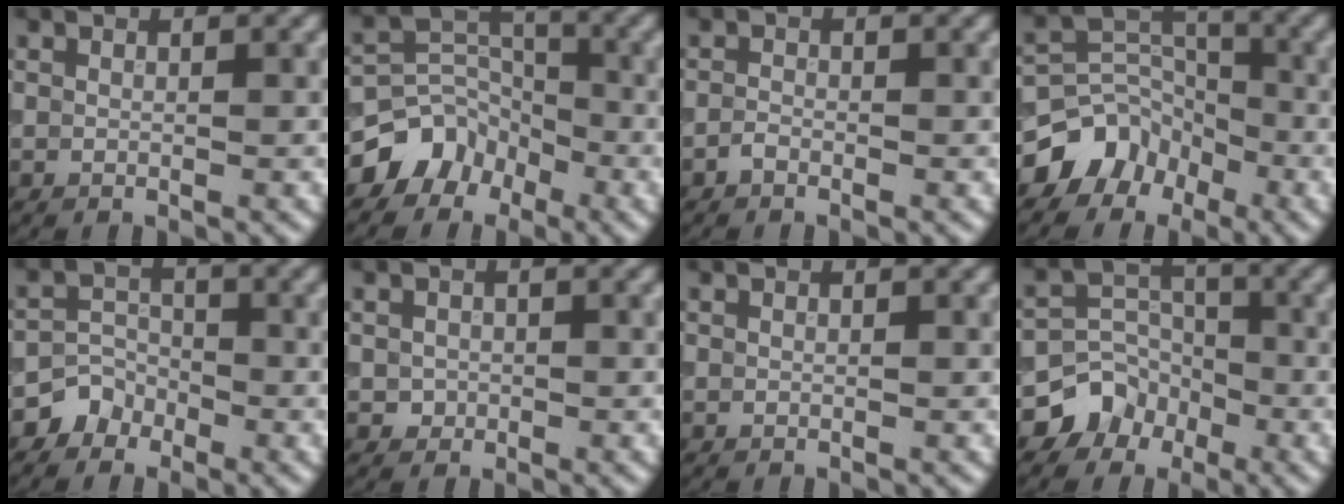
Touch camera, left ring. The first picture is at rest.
{"total": 5.1, "force": [-3.2, 3.7, 1.4], "torque": [-0.012, 0.003, -0.063]}
{"total": 0.7, "force": [-0.6, 0.2, 0.3], "torque": [-0.007, 0.003, -0.014]}
{"total": 5.7, "force": [-3.4, 4.2, 1.8], "torque": [-0.016, 0.004, -0.066]}
{"total": 2.3, "force": [-1.6, 1.7, 0.1], "torque": [0.007, 0.013, -0.033]}
{"total": 1.0, "force": [-0.1, 1.0, 0.2], "torque": [0.004, 0.000, -0.005]}
{"total": 0.0}
{"total": 4.5, "force": [-2.8, 3.5, 0.8], "torque": [0.008, 0.014, -0.050]}